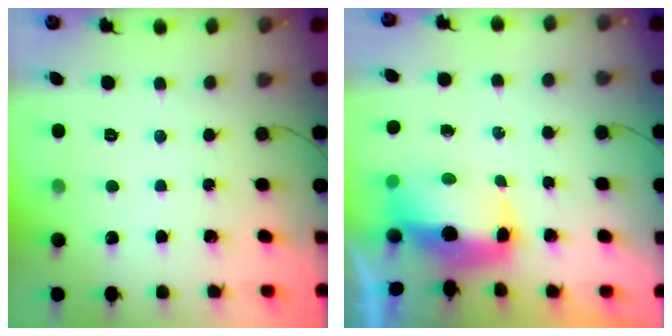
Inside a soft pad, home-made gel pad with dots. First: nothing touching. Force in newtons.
{"total": 7.2, "press": 7.0, "slide": 1.4}